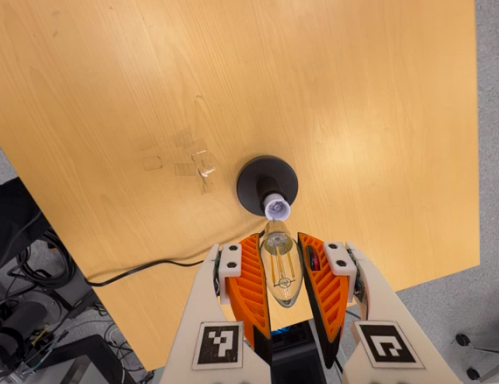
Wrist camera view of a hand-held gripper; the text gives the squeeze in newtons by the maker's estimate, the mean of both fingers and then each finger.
{"total": 12.8, "left": 13.2, "right": 12.4}